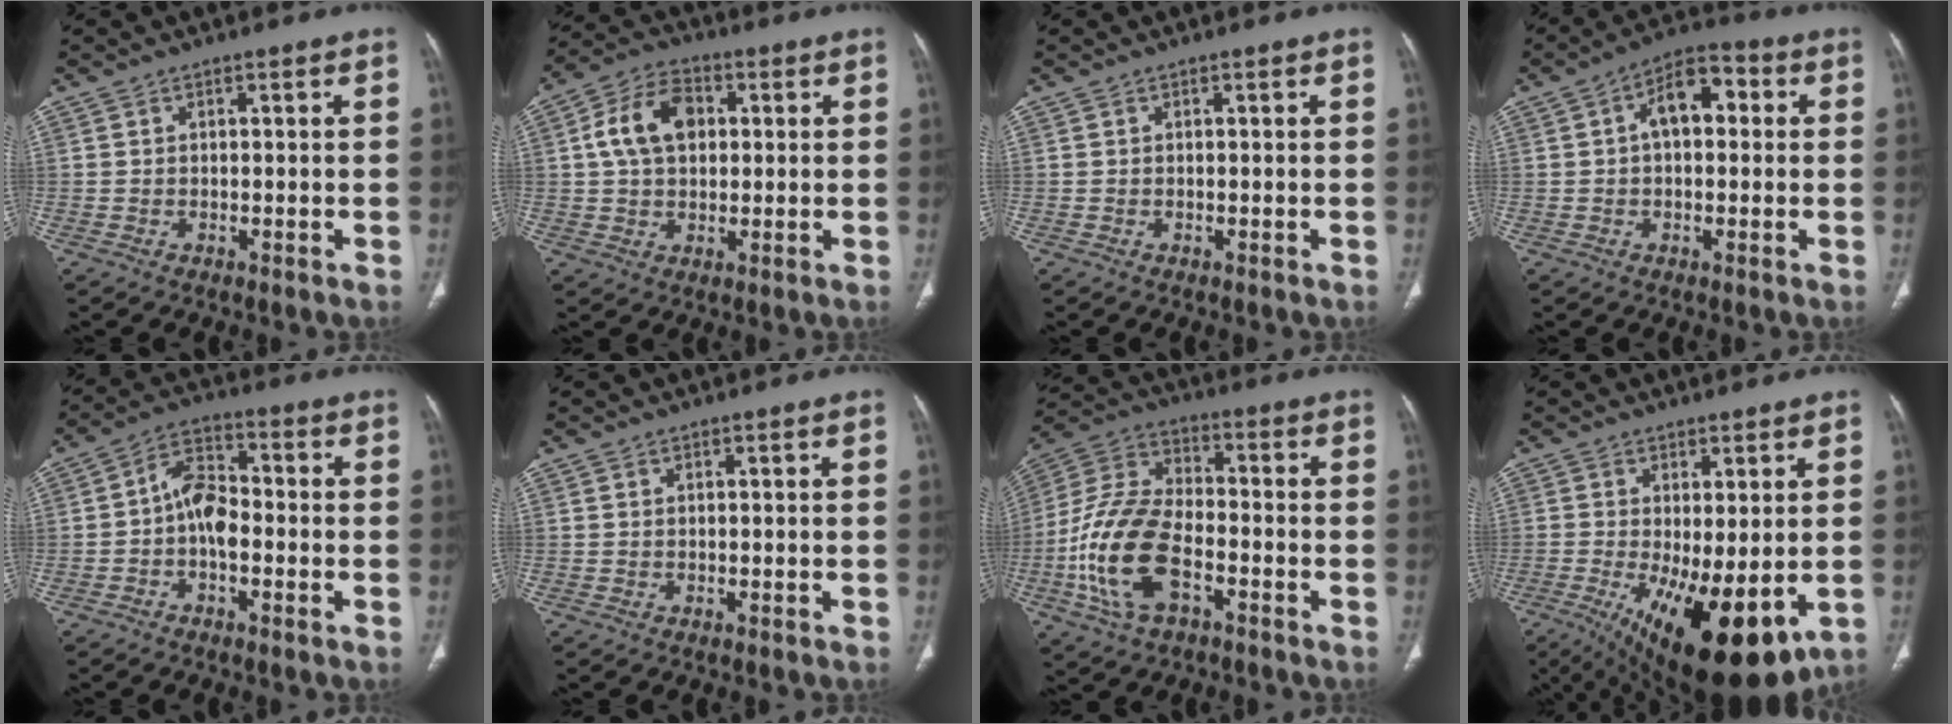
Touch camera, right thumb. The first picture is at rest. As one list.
[{"total": 10.8, "force": [2.1, 7.3, 7.6], "torque": [-0.126, 0.016, 0.031]}, {"total": 0.0}, {"total": 8.9, "force": [1.4, 5.2, 7.2], "torque": [-0.095, 0.028, 0.014]}, {"total": 7.6, "force": [-1.3, 4.2, 6.2], "torque": [-0.099, 0.026, -0.036]}, {"total": 0.0}, {"total": 16.9, "force": [-5.6, 9.1, 13.1], "torque": [-0.273, 0.027, -0.110]}, {"total": 16.7, "force": [-4.4, 6.4, 14.8], "torque": [-0.222, -0.028, -0.044]}]